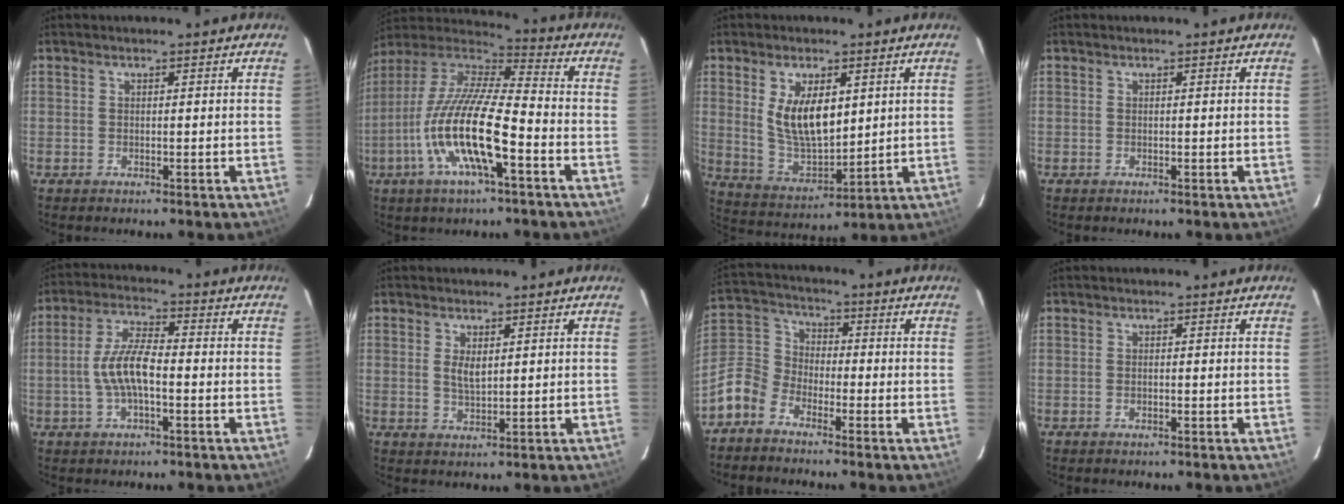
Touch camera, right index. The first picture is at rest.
{"total": 18.5, "force": [-6.8, 4.3, 16.7], "torque": [-0.326, -0.021, -0.137]}
{"total": 11.2, "force": [3.2, 5.4, 9.2], "torque": [-0.180, -0.004, 0.076]}
{"total": 0.0}
{"total": 8.1, "force": [-1.7, 2.6, 7.5], "torque": [-0.152, 0.008, -0.032]}
{"total": 3.2, "force": [0.9, 1.5, 2.7], "torque": [-0.050, -0.003, 0.017]}
{"total": 9.6, "force": [-6.0, 6.6, 3.8], "torque": [-0.098, 0.028, -0.137]}
{"total": 0.8, "force": [-0.3, 0.5, 0.5], "torque": [-0.009, -0.001, -0.006]}